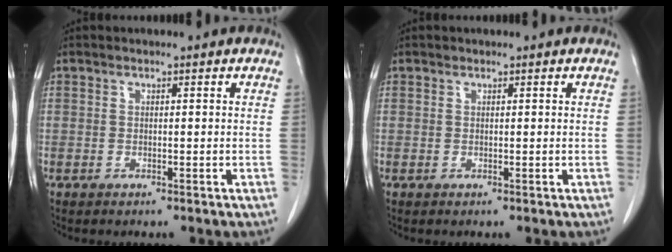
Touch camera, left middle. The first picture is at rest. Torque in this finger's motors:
{"motor_torque": [-0.25, -0.05, -0.05, -0.01]}